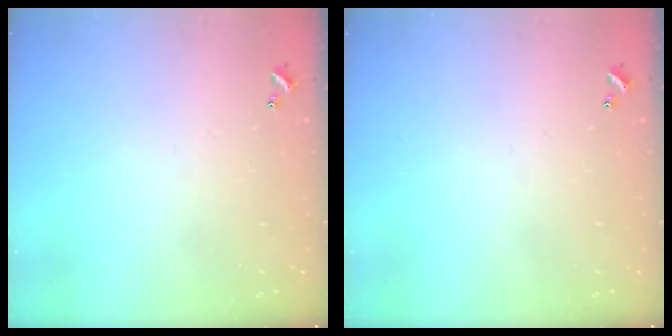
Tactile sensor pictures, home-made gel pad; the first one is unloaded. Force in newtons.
{"total": 0.0}